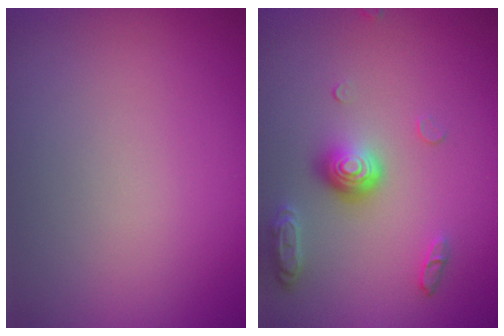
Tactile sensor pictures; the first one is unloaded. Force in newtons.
{"total": 3.7, "press": 2.8, "slide": 2.4}